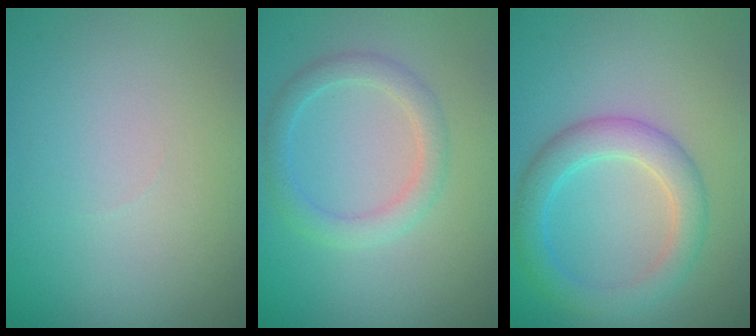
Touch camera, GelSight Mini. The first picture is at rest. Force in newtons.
{"total": 2.6, "press": 2.6, "slide": 0.2}
{"total": 3.9, "press": 3.9, "slide": 0.1}